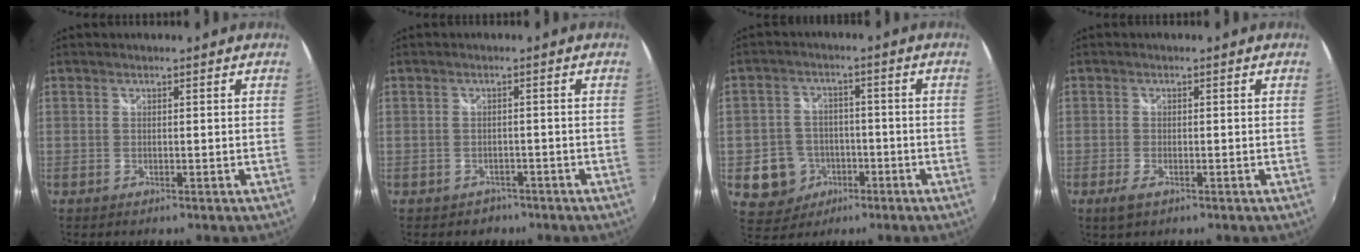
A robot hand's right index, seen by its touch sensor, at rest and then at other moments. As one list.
[{"total": 3.6, "force": [-2.4, 2.7, 0.6], "torque": [-0.020, -0.005, -0.032]}, {"total": 8.5, "force": [-3.0, 7.8, 1.7], "torque": [-0.057, 0.020, -0.036]}, {"total": 2.7, "force": [-1.7, 1.2, 1.9], "torque": [-0.039, -0.007, -0.029]}]